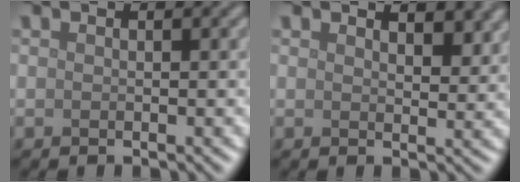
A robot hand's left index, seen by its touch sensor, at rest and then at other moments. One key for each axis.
{"total": 2.8, "fx": 2.2, "fy": 1.0, "fz": 1.4, "tx": -0.024, "ty": 0.000, "tz": 0.036}